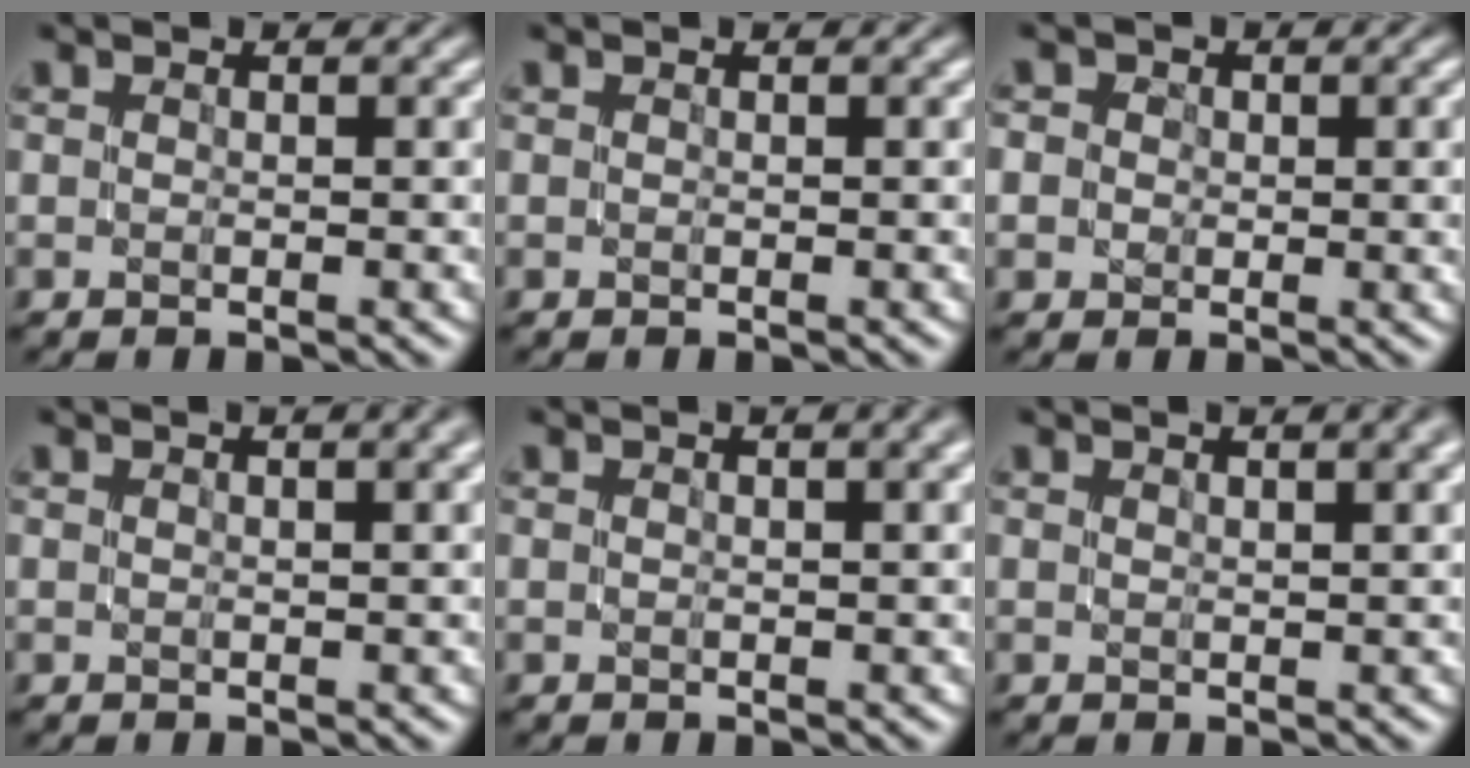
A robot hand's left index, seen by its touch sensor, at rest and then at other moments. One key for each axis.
{"total": 0.0}
{"total": 3.9, "fx": 0.7, "fy": 3.2, "fz": 2.1, "tx": -0.033, "ty": 0.008, "tz": 0.002}
{"total": 5.3, "fx": 2.7, "fy": 2.3, "fz": 3.8, "tx": -0.017, "ty": 0.030, "tz": 0.002}
{"total": 4.6, "fx": 2.2, "fy": 2.1, "fz": 3.5, "tx": -0.016, "ty": 0.021, "tz": -0.001}
{"total": 5.9, "fx": 3.5, "fy": 2.4, "fz": 4.1, "tx": -0.022, "ty": 0.035, "tz": 0.011}